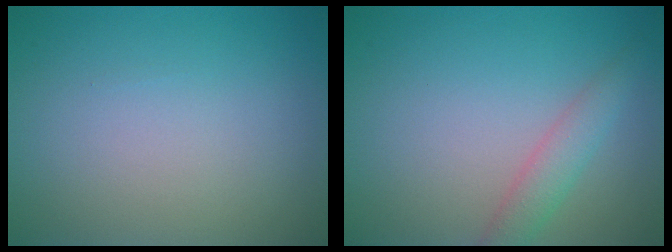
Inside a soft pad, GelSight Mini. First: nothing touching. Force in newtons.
{"total": 2.2, "press": 2.2, "slide": 0.1}